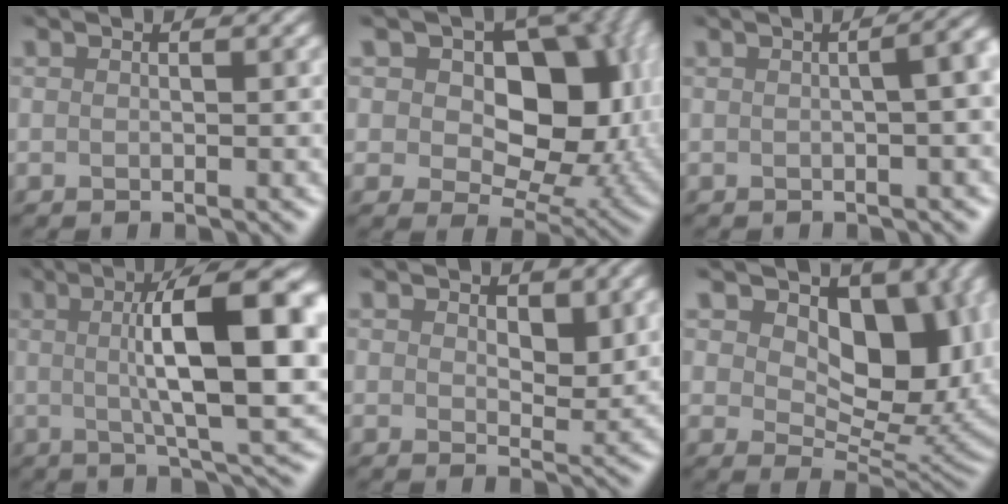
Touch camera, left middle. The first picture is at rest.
{"total": 9.5, "force": [2.0, 6.4, 6.7], "torque": [-0.101, 0.002, 0.050]}
{"total": 5.0, "force": [0.3, 2.2, 4.4], "torque": [-0.025, 0.035, -0.008]}
{"total": 11.8, "force": [1.2, 2.0, 11.5], "torque": [-0.167, 0.017, 0.038]}
{"total": 0.6, "force": [0.6, 0.0, 0.1], "torque": [-0.026, -0.003, 0.033]}
{"total": 8.6, "force": [2.6, 5.5, 6.1], "torque": [-0.112, -0.015, 0.061]}